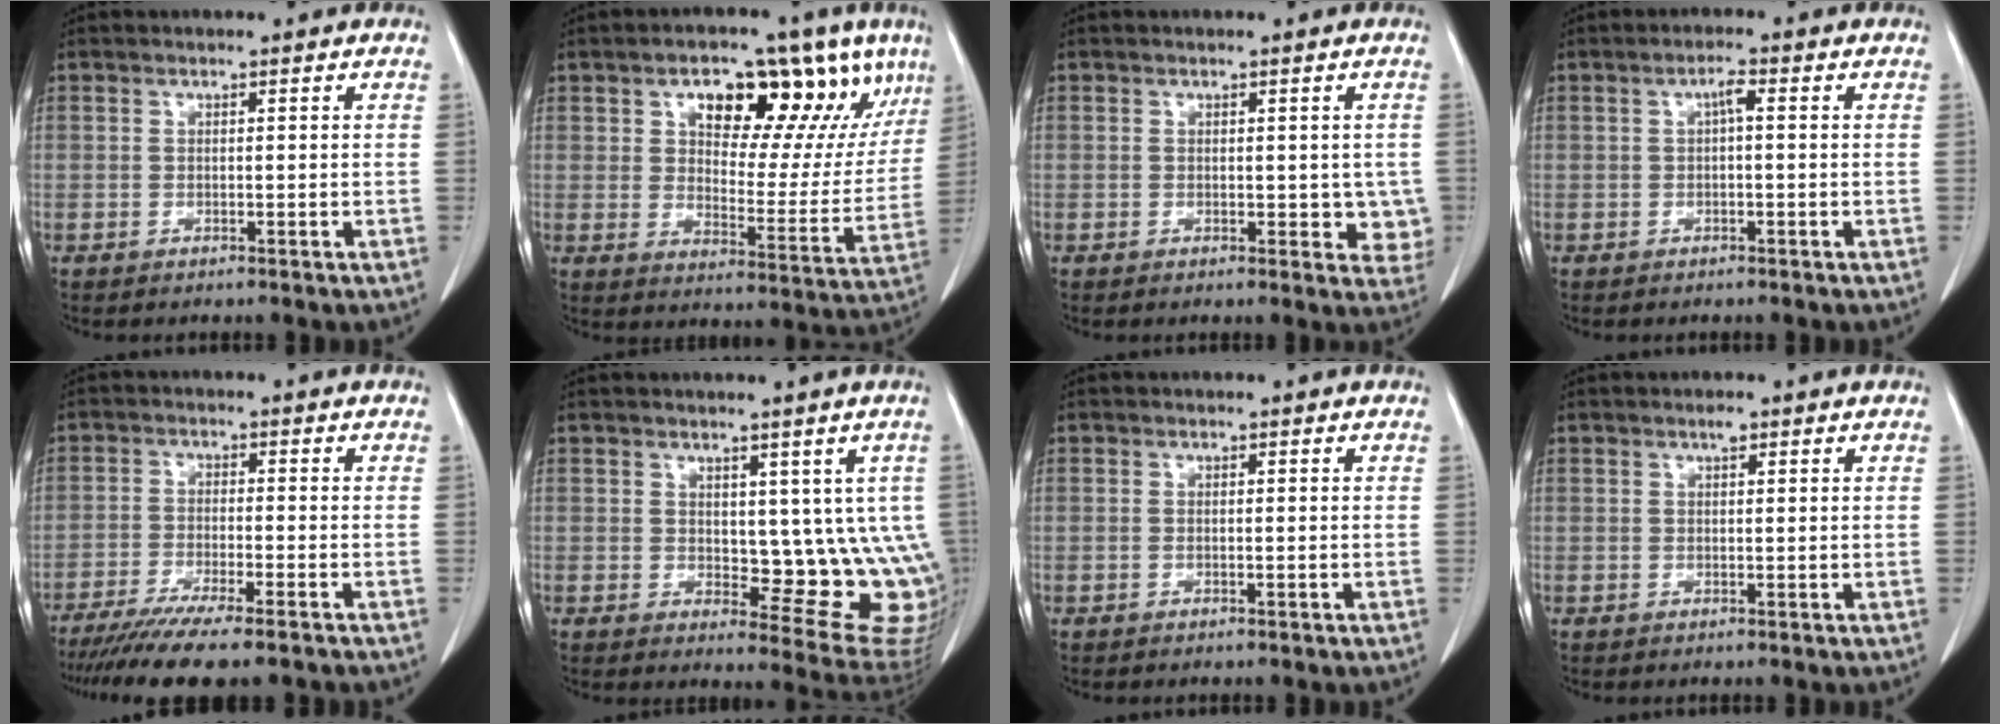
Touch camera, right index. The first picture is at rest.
{"total": 18.7, "force": [10.1, 8.7, 13.1], "torque": [-0.170, 0.023, 0.149]}
{"total": 4.2, "force": [-0.3, 2.4, 3.4], "torque": [-0.019, -0.004, -0.003]}
{"total": 1.9, "force": [0.2, 0.4, 1.8], "torque": [-0.032, 0.005, 0.004]}
{"total": 12.3, "force": [-10.2, 0.4, 6.9], "torque": [-0.094, -0.028, -0.159]}
{"total": 10.4, "force": [1.8, 5.2, 8.9], "torque": [-0.085, -0.013, 0.033]}
{"total": 0.0}
{"total": 1.0, "force": [0.6, 0.3, 0.6], "torque": [-0.013, 0.002, 0.010]}